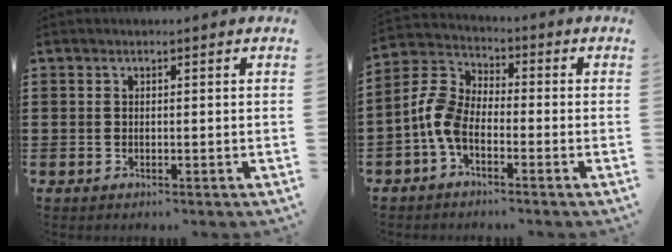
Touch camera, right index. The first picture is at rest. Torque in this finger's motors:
{"motor_torque": [1.14, 0.99, 0.45, 0.16]}